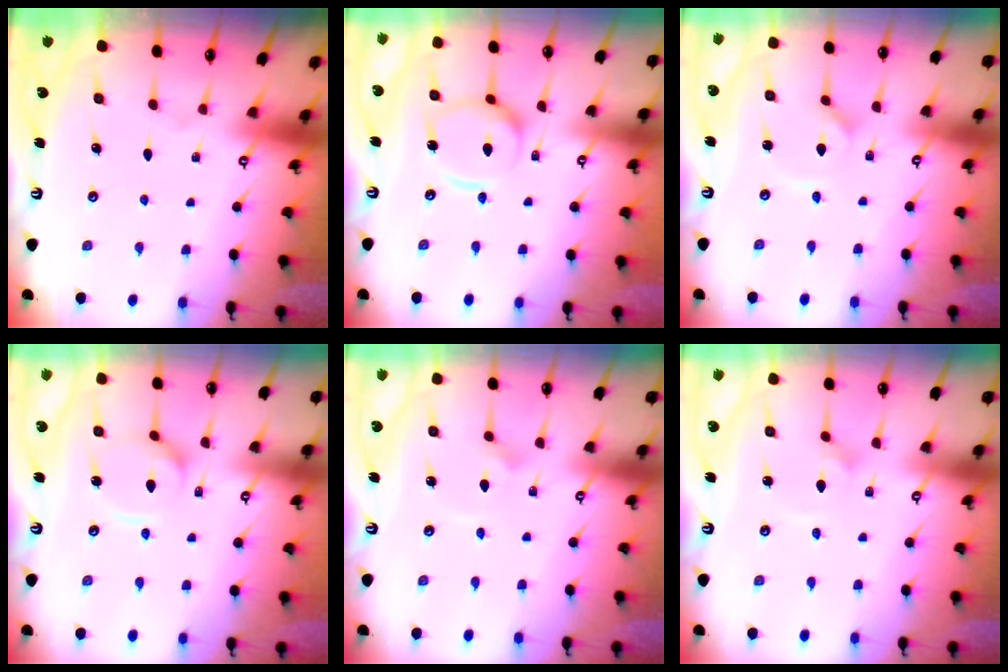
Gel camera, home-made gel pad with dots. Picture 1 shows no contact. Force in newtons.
{"total": 13.3, "press": 13.2, "slide": 1.2}
{"total": 1.5, "press": 1.5, "slide": 0.1}
{"total": 7.4, "press": 7.3, "slide": 0.7}
{"total": 1.6, "press": 1.6, "slide": 0.0}
{"total": 1.3, "press": 1.3, "slide": 0.0}